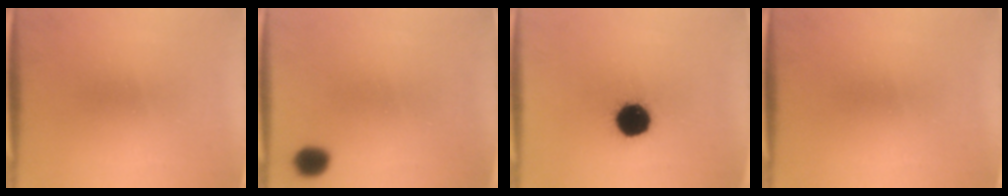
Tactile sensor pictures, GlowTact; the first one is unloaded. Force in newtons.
{"total": 5.5}
{"total": 13.1}
{"total": 0.0}